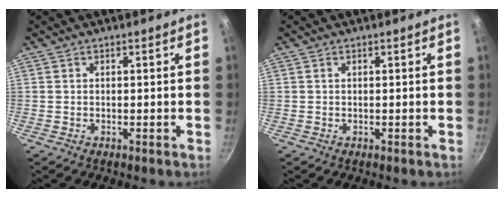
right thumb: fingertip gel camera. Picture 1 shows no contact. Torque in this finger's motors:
{"motor_torque": [0.07, -0.31, -0.78, 0.24, -0.07]}